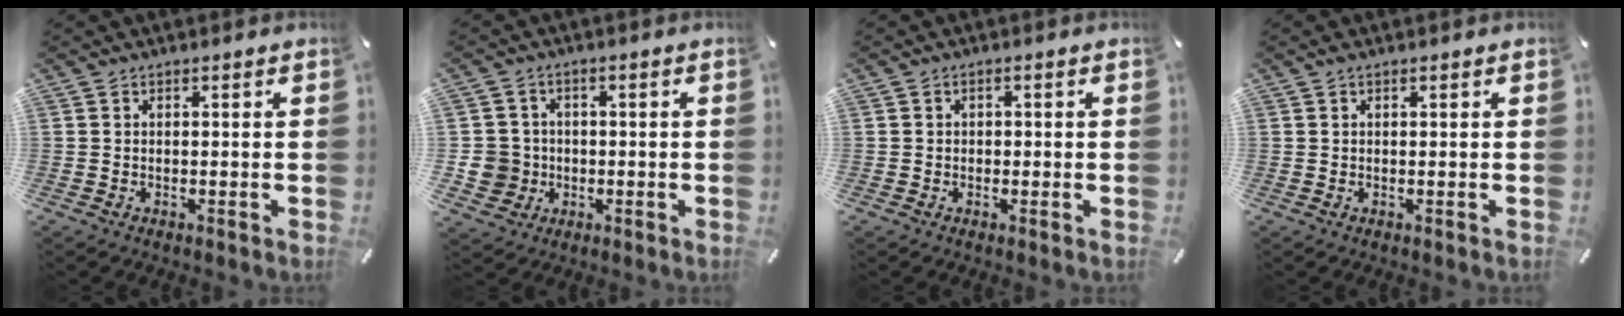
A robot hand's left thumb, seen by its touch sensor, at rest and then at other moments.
{"total": 7.4, "force": [-0.7, 7.2, 1.2], "torque": [-0.037, 0.010, -0.009]}
{"total": 0.9, "force": [-0.1, 0.8, 0.1], "torque": [-0.002, 0.006, -0.005]}
{"total": 0.7, "force": [0.5, 0.3, 0.3], "torque": [-0.006, 0.003, 0.009]}